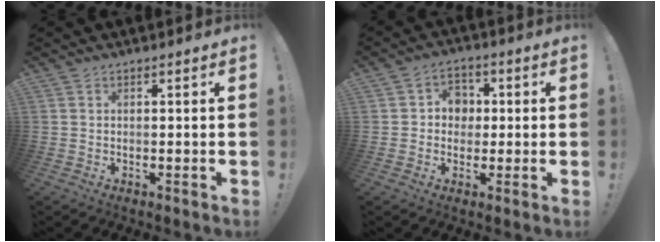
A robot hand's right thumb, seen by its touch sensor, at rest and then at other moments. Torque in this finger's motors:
{"motor_torque": [0.40, 1.18, 0.26, -0.25, 0.14]}